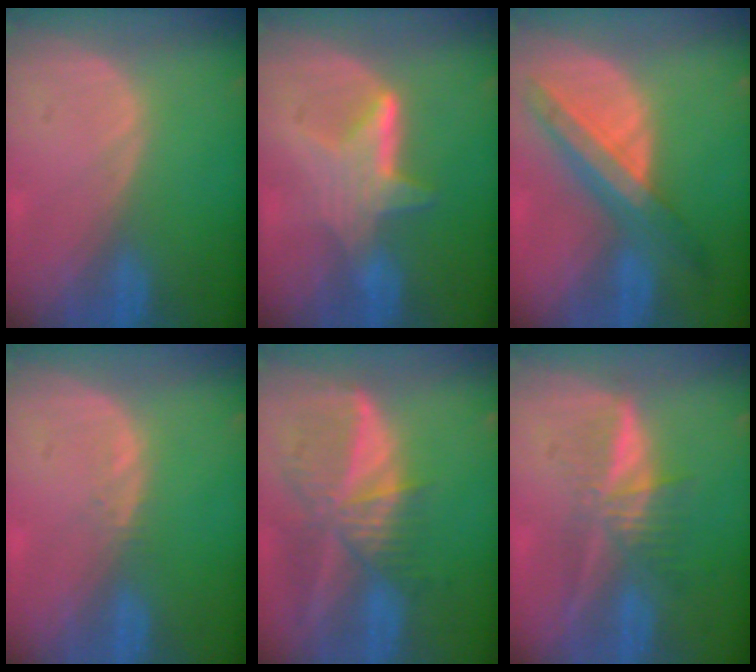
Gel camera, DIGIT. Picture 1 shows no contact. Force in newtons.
{"total": 6.3, "press": 5.8, "slide": 2.6}
{"total": 8.2, "press": 7.3, "slide": 3.7}
{"total": 0.7, "press": 0.7, "slide": 0.1}
{"total": 9.4, "press": 8.1, "slide": 4.7}
{"total": 6.1, "press": 5.7, "slide": 2.1}